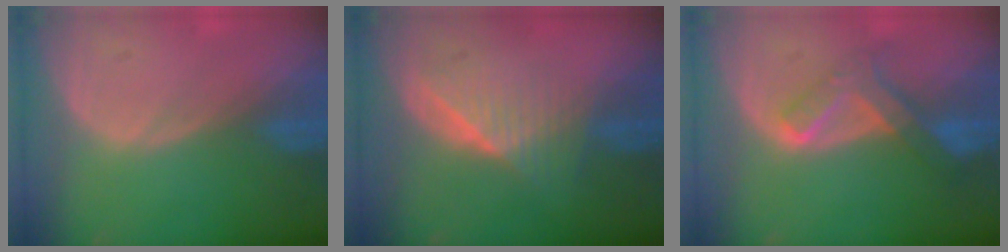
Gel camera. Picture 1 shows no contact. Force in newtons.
{"total": 6.4, "press": 5.9, "slide": 2.3}
{"total": 6.7, "press": 5.8, "slide": 3.4}